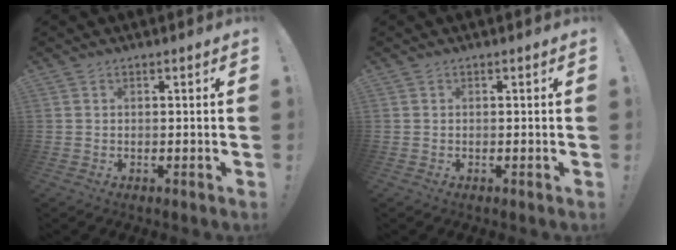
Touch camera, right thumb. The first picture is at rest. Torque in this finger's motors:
{"motor_torque": [0.12, -0.02, -0.41, 0.14, 0.08]}